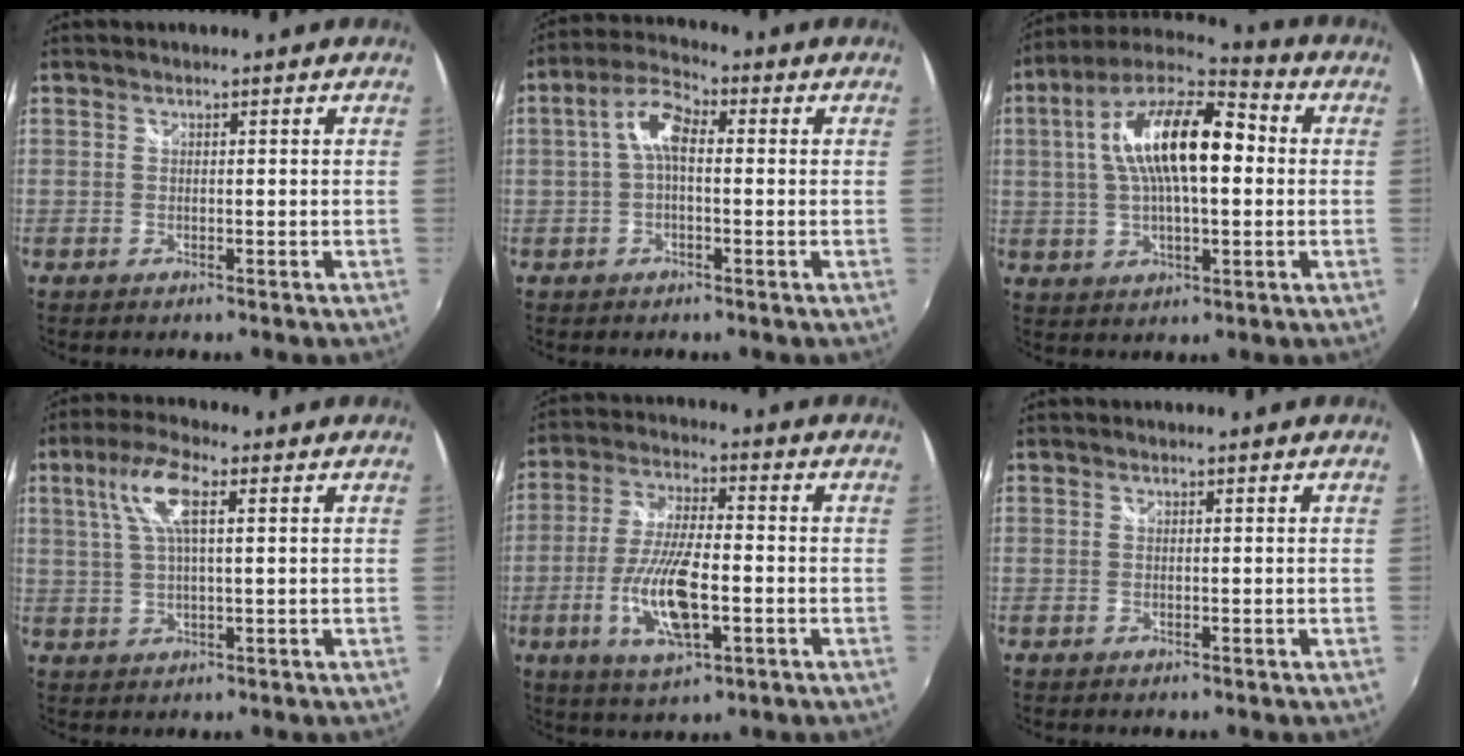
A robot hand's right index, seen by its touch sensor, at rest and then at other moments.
{"total": 6.0, "force": [0.2, 2.8, 5.3], "torque": [-0.109, 0.022, 0.002]}
{"total": 17.8, "force": [2.2, 7.1, 16.2], "torque": [-0.293, 0.024, 0.026]}
{"total": 7.9, "force": [2.8, 2.2, 7.1], "torque": [-0.142, 0.014, 0.053]}
{"total": 12.9, "force": [-3.7, 4.0, 11.7], "torque": [-0.238, -0.010, -0.069]}
{"total": 0.0}